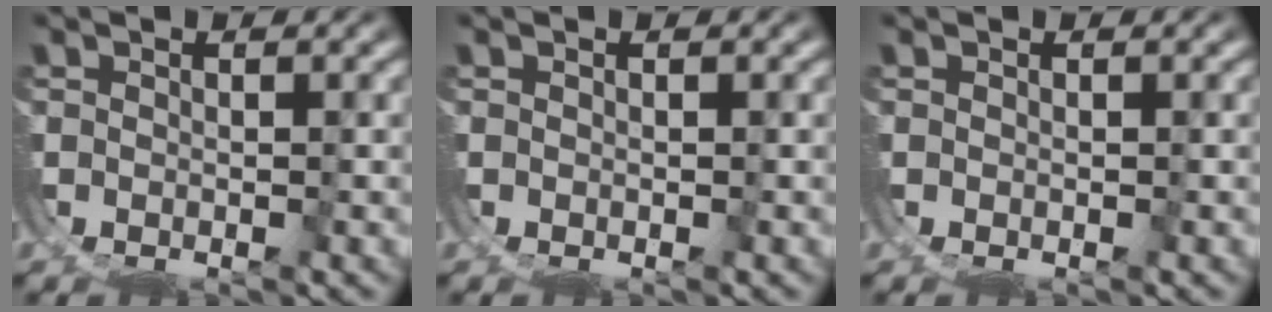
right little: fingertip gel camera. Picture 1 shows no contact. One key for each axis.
{"total": 0.0}
{"total": 0.0}